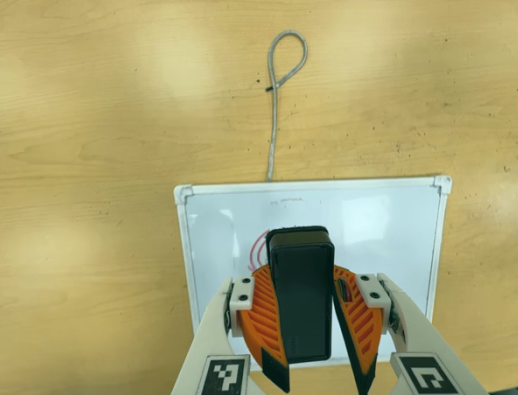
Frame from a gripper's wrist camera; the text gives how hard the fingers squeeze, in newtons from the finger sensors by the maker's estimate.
{"total": 11.5, "left": 11.3, "right": 11.7}